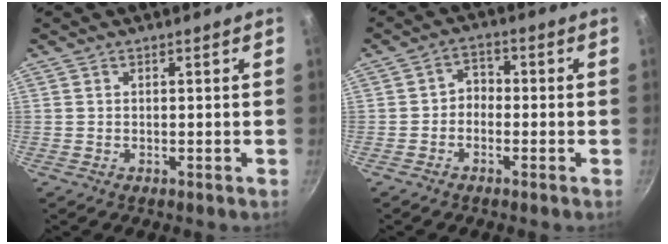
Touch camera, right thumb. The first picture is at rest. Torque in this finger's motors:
{"motor_torque": [0.22, -0.34, 0.07, 0.08, 0.06]}